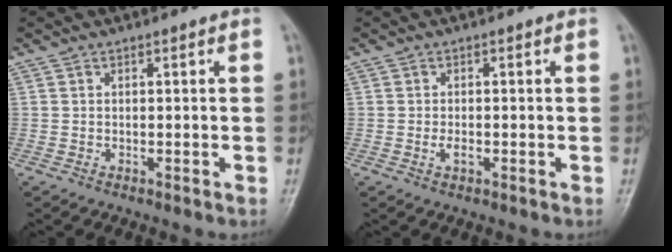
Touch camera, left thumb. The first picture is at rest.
{"total": 1.9, "force": [-0.5, 1.1, 1.4], "torque": [-0.020, 0.001, -0.011]}